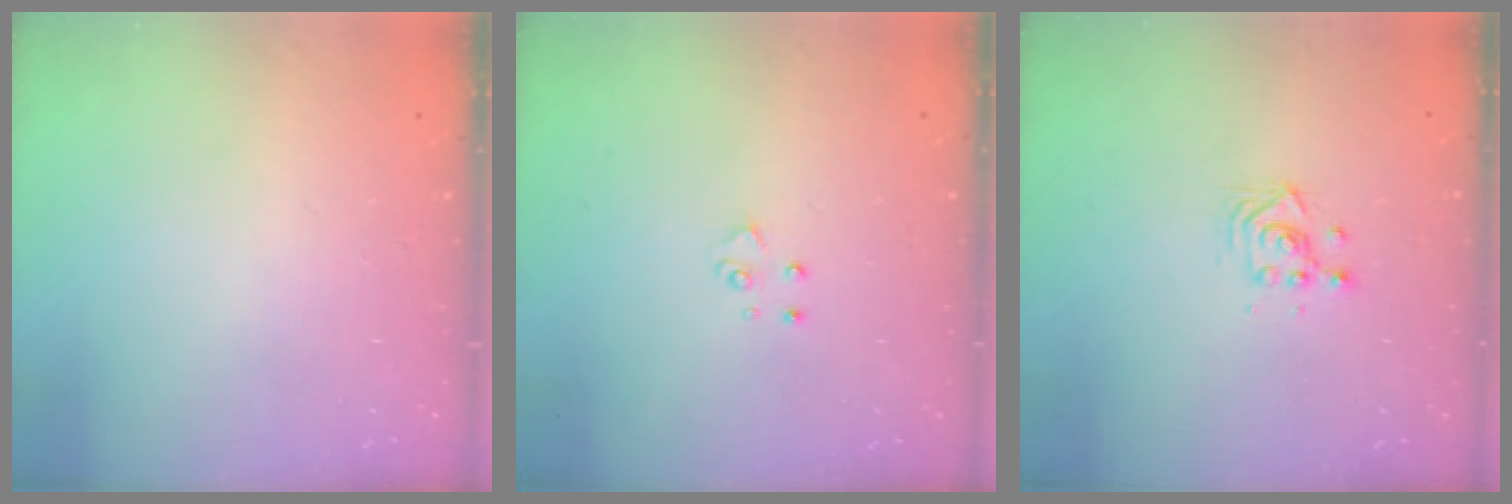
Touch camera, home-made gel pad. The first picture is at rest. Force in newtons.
{"total": 4.0, "press": 4.0, "slide": 0.4}
{"total": 3.2, "press": 3.2, "slide": 0.2}